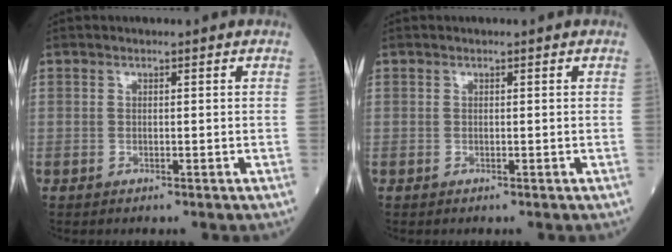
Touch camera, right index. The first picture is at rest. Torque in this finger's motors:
{"motor_torque": [0.00, 0.00, 0.00, 0.00]}